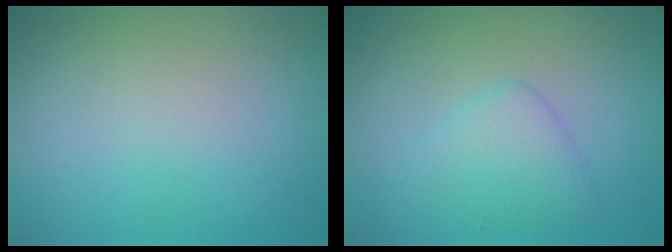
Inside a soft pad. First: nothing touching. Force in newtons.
{"total": 2.5, "press": 2.5, "slide": 0.1}